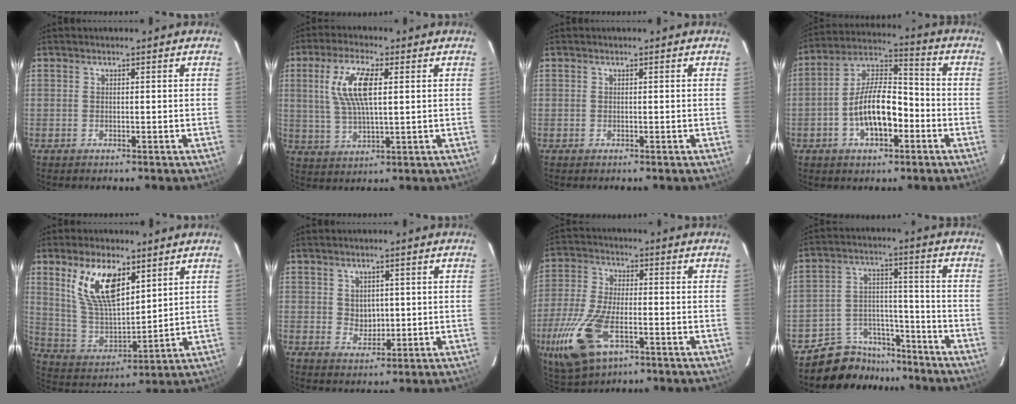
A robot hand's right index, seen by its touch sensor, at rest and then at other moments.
{"total": 9.7, "force": [2.5, 3.1, 8.8], "torque": [-0.179, 0.007, 0.053]}
{"total": 0.0}
{"total": 12.4, "force": [-3.9, 5.7, 10.2], "torque": [-0.198, 0.019, -0.064]}
{"total": 13.7, "force": [7.3, 6.0, 9.9], "torque": [-0.193, 0.004, 0.155]}
{"total": 3.4, "force": [0.7, 2.9, 1.6], "torque": [-0.021, 0.001, 0.019]}
{"total": 18.4, "force": [-7.6, 9.3, 14.0], "torque": [-0.329, -0.032, -0.137]}
{"total": 11.1, "force": [-9.5, 5.7, 0.8], "torque": [-0.028, 0.051, -0.147]}